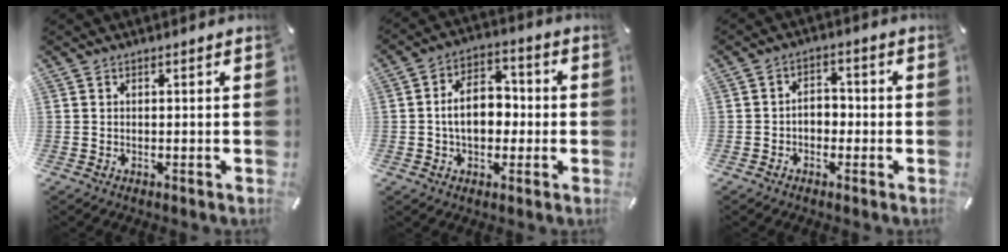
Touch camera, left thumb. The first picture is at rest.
{"total": 10.6, "force": [-0.9, 7.5, 7.4], "torque": [-0.122, 0.015, -0.017]}
{"total": 4.2, "force": [-1.5, 3.0, 2.4], "torque": [-0.044, 0.015, -0.029]}